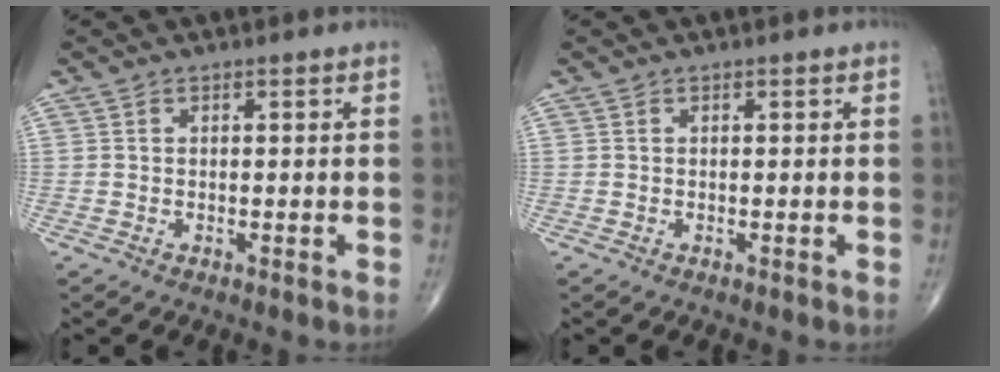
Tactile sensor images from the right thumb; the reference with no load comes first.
{"total": 0.0}